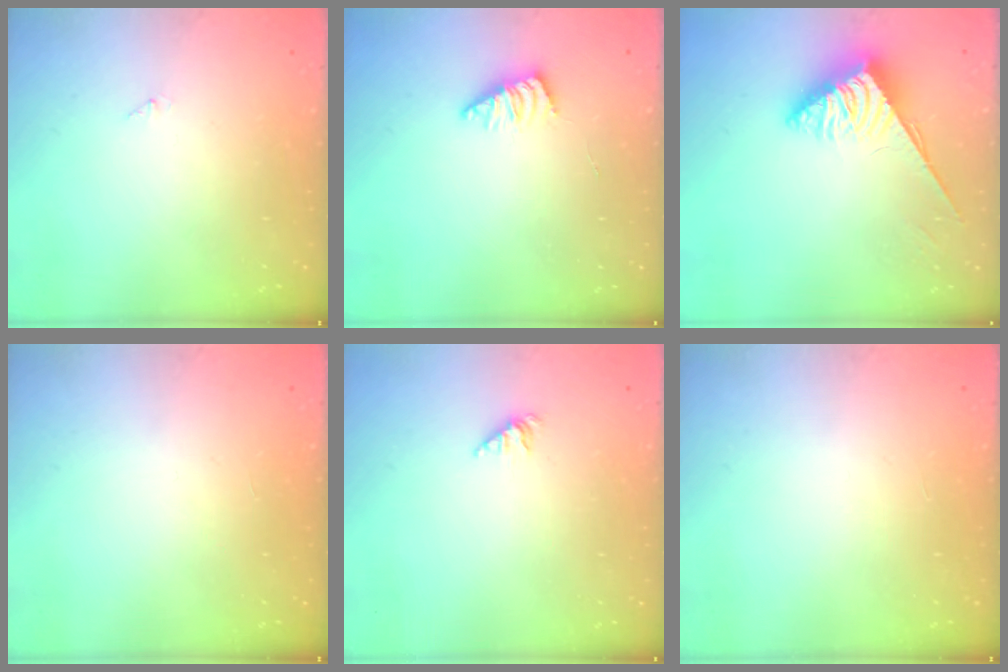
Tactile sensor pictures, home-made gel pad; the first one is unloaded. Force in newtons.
{"total": 1.5, "press": 1.4, "slide": 0.4}
{"total": 3.8, "press": 3.8, "slide": 0.6}
{"total": 0.0}
{"total": 1.9, "press": 1.9, "slide": 0.4}
{"total": 0.0}